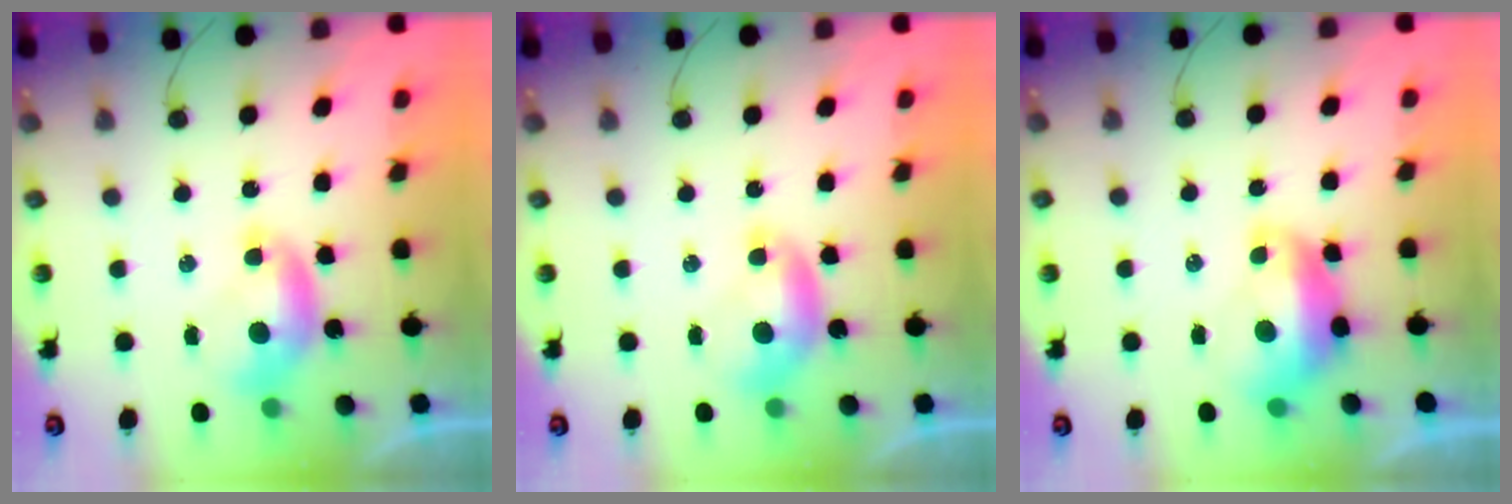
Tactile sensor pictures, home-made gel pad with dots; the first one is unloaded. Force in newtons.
{"total": 0.0}
{"total": 2.8, "press": 2.7, "slide": 0.9}